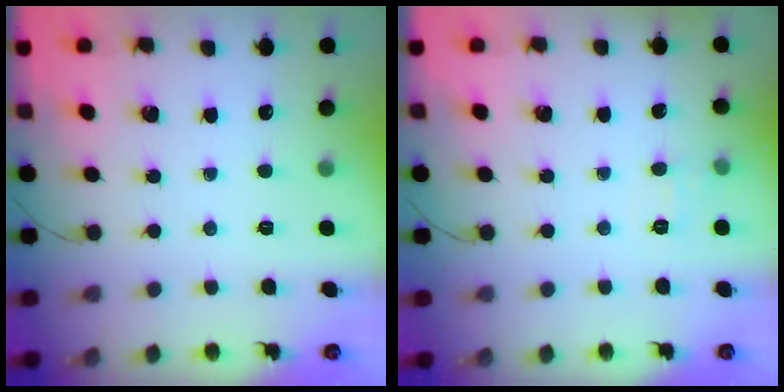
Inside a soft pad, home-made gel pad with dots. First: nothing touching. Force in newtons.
{"total": 5.3, "press": 5.1, "slide": 1.6}